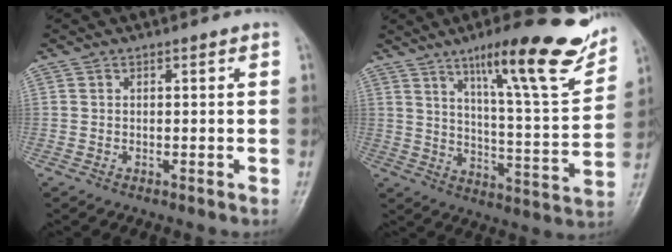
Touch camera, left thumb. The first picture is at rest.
{"total": 20.3, "force": [13.1, 3.7, 15.1], "torque": [-0.184, -0.064, 0.199]}